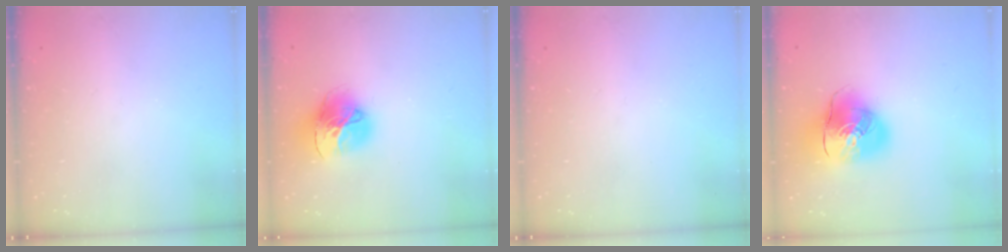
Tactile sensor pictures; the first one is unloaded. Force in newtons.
{"total": 16.7, "press": 16.6, "slide": 1.8}
{"total": 0.0}
{"total": 14.9, "press": 14.7, "slide": 2.5}